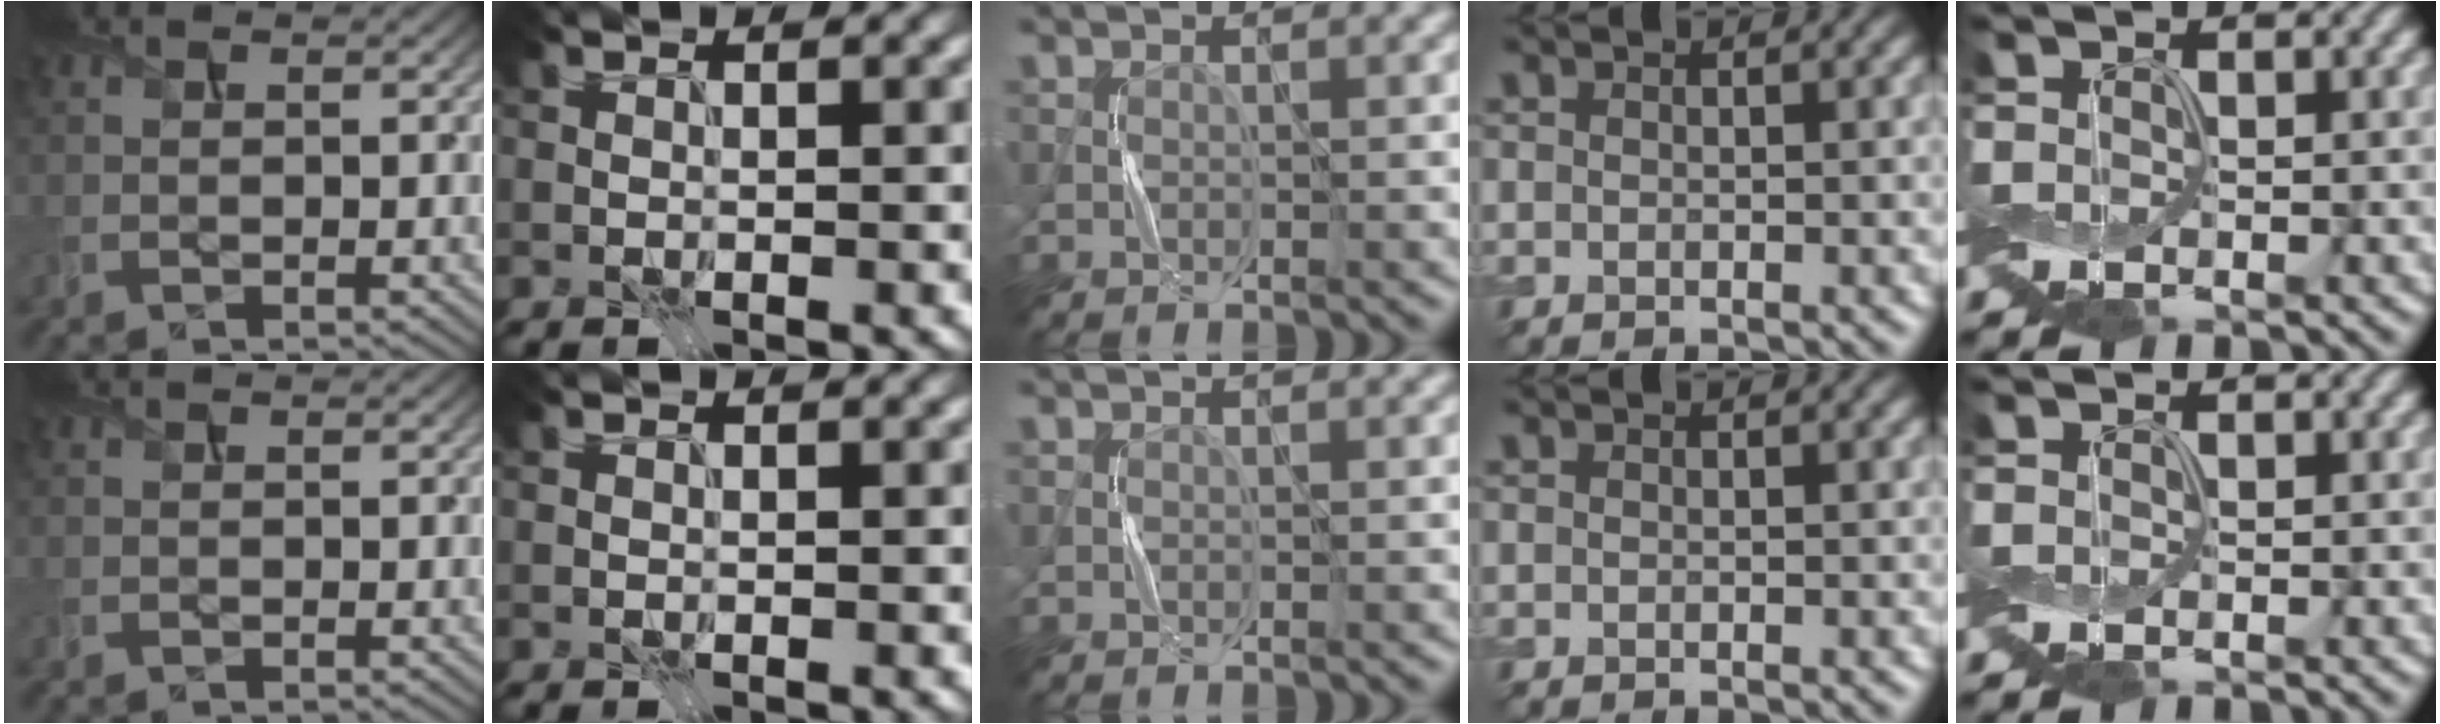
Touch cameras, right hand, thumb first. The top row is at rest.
{}